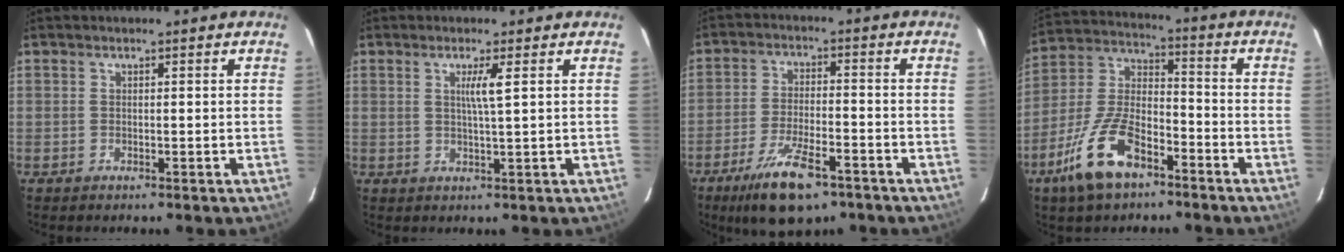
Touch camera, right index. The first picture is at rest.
{"total": 2.8, "force": [0.9, -0.6, 2.6], "torque": [-0.051, -0.003, 0.015]}
{"total": 10.7, "force": [-6.9, 2.9, 7.6], "torque": [-0.143, -0.016, -0.116]}
{"total": 13.1, "force": [-7.9, 5.4, 9.0], "torque": [-0.199, 0.002, -0.151]}